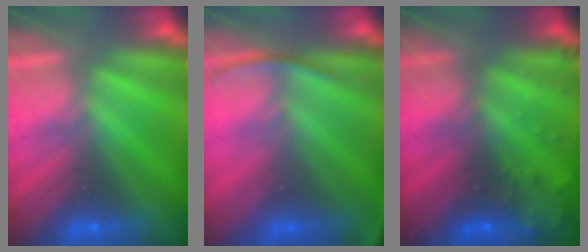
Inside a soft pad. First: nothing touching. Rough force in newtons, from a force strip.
{"total": 2.5}
{"total": 6.7}